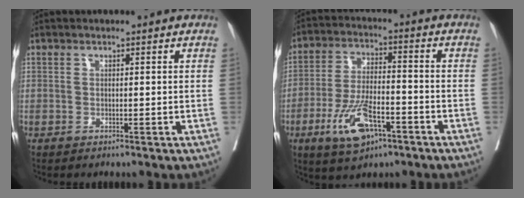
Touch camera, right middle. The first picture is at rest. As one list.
[{"total": 10.1, "force": [-5.0, 3.7, 8.0], "torque": [-0.163, -0.005, -0.087]}]